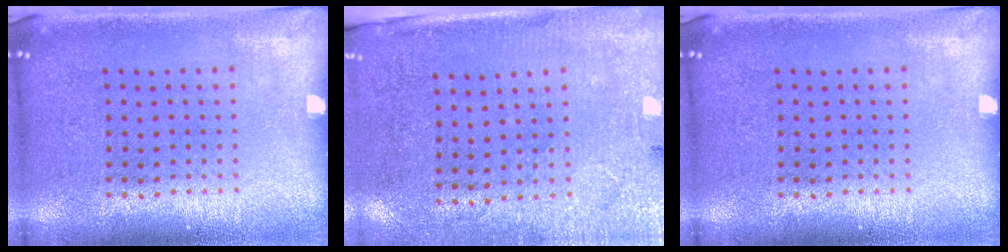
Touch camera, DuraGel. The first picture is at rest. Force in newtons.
{"total": 2.7, "press": 2.3, "slide": 1.4}
{"total": 0.0}